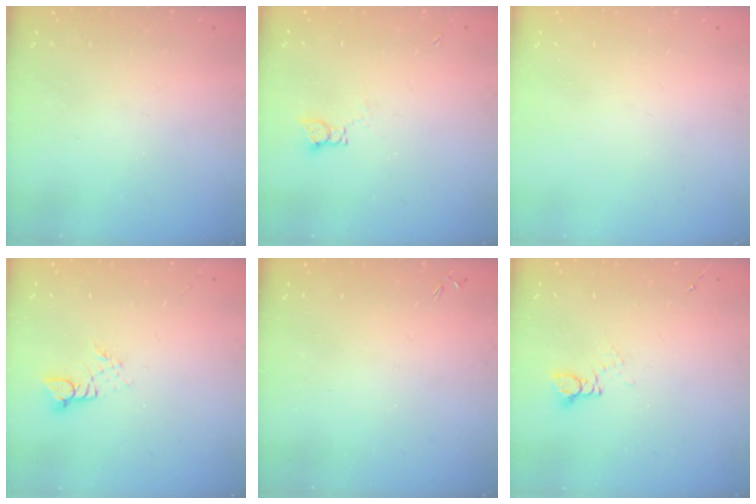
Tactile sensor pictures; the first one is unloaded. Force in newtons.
{"total": 1.8, "press": 1.7, "slide": 0.3}
{"total": 0.0}
{"total": 2.6, "press": 2.6, "slide": 0.3}
{"total": 0.0}
{"total": 2.5, "press": 2.5, "slide": 0.2}